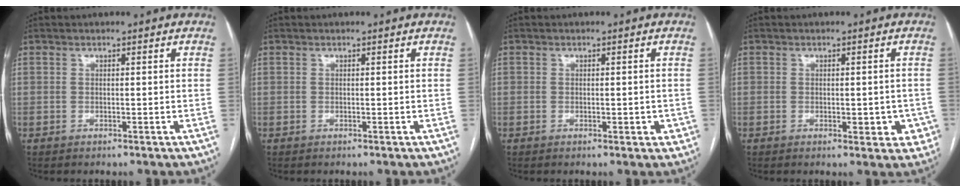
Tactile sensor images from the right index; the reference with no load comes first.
{"total": 0.0}
{"total": 2.2, "force": [-0.5, 1.5, 1.6], "torque": [-0.014, 0.008, -0.002]}
{"total": 4.5, "force": [-1.2, 2.7, 3.5], "torque": [-0.021, 0.008, -0.009]}